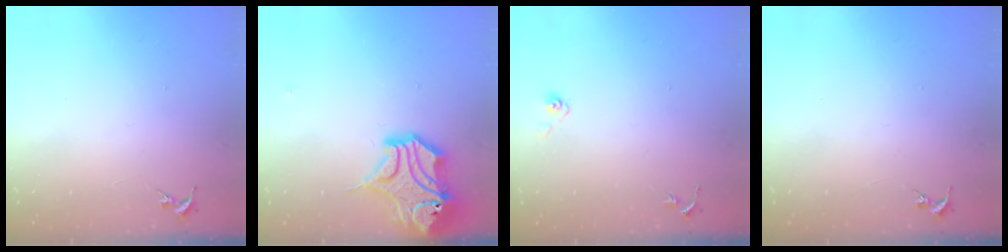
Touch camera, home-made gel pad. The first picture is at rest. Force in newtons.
{"total": 16.6, "press": 16.5, "slide": 2.1}
{"total": 3.6, "press": 2.9, "slide": 2.1}
{"total": 0.0}